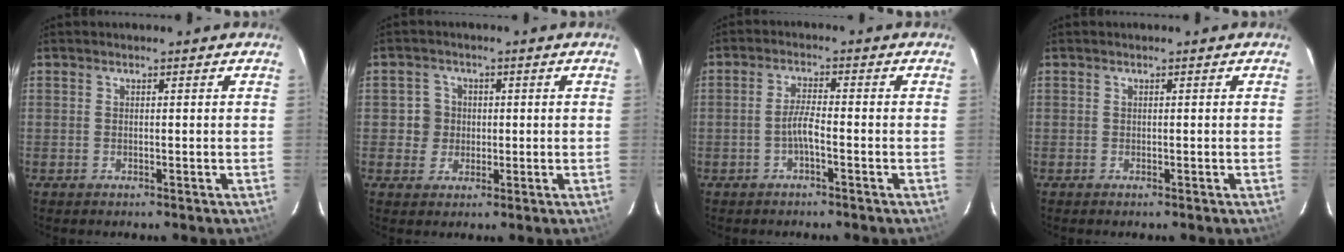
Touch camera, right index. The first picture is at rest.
{"total": 4.1, "force": [0.0, 4.0, 0.5], "torque": [0.001, 0.014, 0.001]}
{"total": 2.9, "force": [-1.5, 0.2, 2.4], "torque": [-0.054, 0.007, -0.030]}
{"total": 0.0}